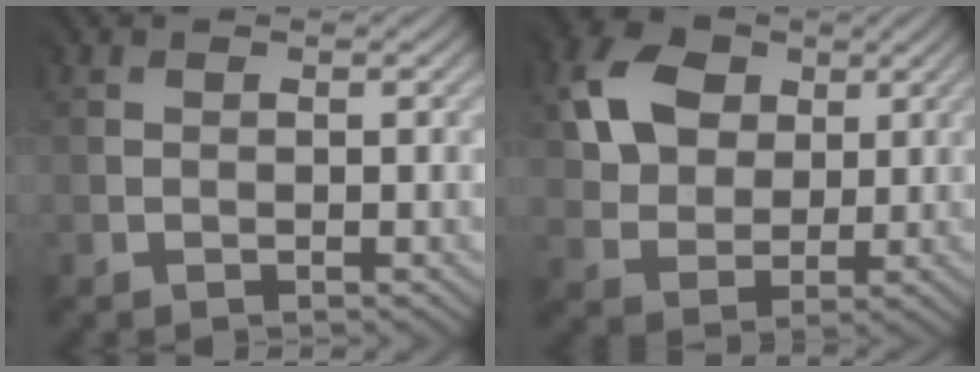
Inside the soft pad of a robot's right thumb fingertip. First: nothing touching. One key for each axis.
{"total": 8.0, "fx": 3.2, "fy": 6.4, "fz": 3.7, "tx": -0.102, "ty": 0.014, "tz": 0.050}